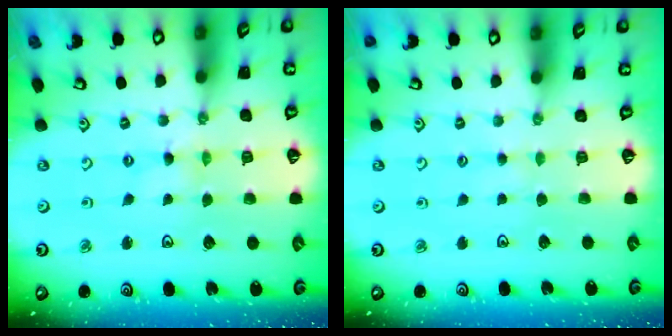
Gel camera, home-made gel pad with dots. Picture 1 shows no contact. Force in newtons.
{"total": 2.0, "press": 2.0, "slide": 0.3}